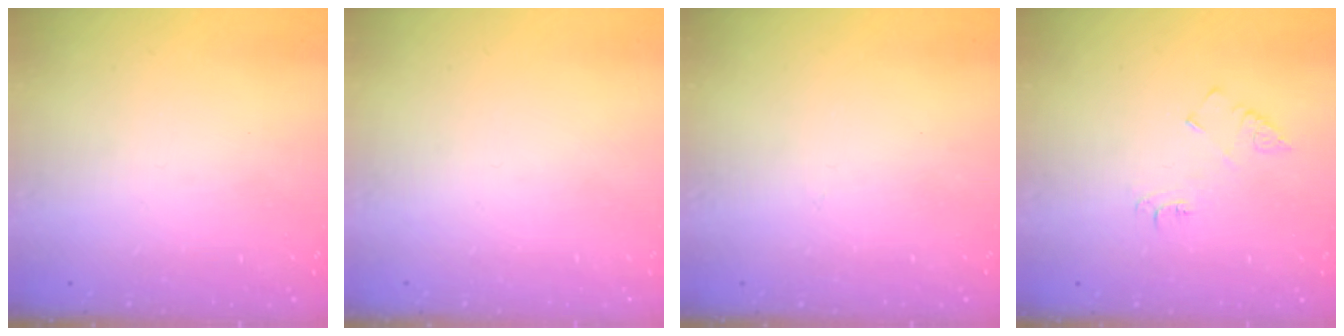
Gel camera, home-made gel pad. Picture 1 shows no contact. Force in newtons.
{"total": 1.5, "press": 1.5, "slide": 0.1}
{"total": 2.7, "press": 2.7, "slide": 0.5}
{"total": 6.1, "press": 6.1, "slide": 0.7}